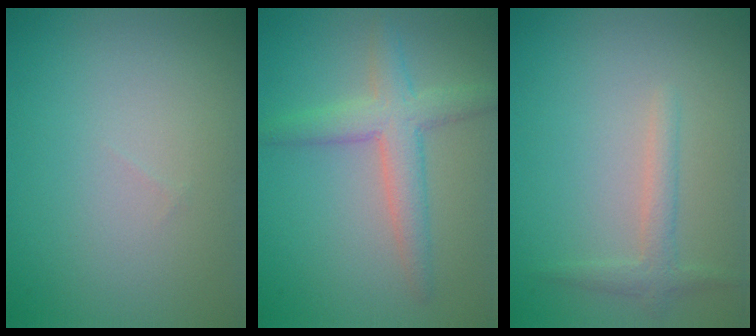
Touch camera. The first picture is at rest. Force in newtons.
{"total": 4.1, "press": 4.1, "slide": 0.2}
{"total": 1.8, "press": 1.7, "slide": 0.1}